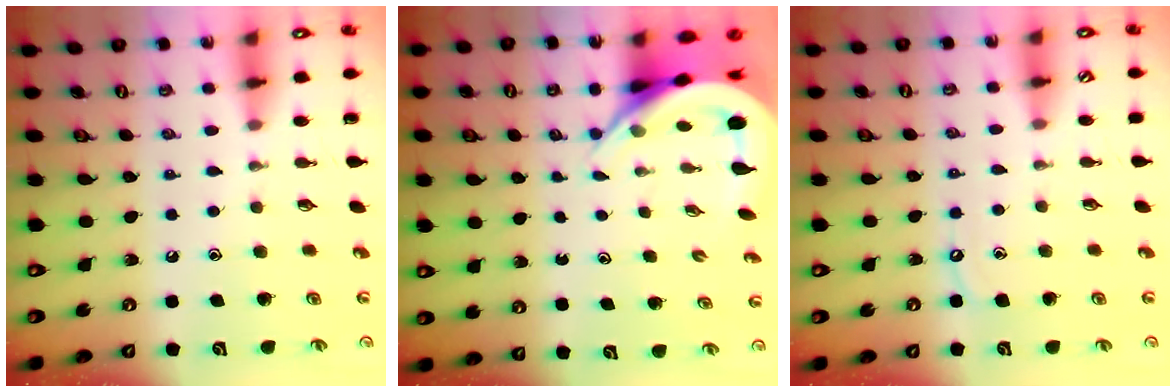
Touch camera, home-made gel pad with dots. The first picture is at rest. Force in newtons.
{"total": 7.5, "press": 7.5, "slide": 1.1}
{"total": 4.5, "press": 4.4, "slide": 0.6}